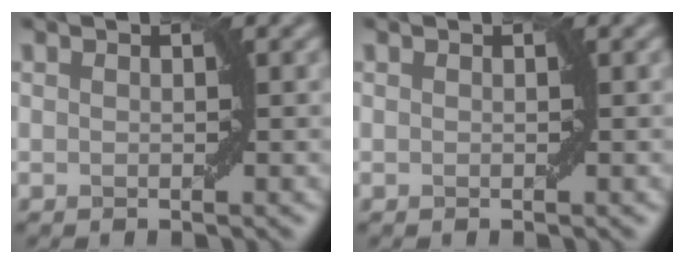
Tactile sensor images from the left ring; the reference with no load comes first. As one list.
[{"total": 0.0}]